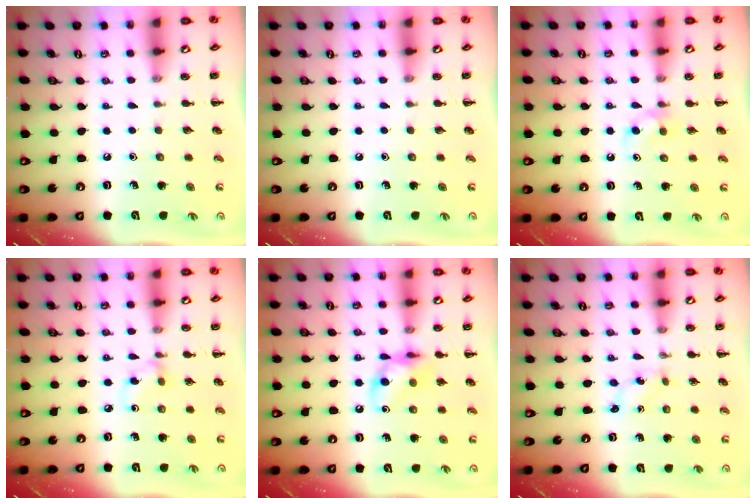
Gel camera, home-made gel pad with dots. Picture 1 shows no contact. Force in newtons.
{"total": 0.0}
{"total": 3.3, "press": 2.9, "slide": 1.4}
{"total": 3.6, "press": 3.3, "slide": 1.4}
{"total": 11.0, "press": 10.9, "slide": 1.4}
{"total": 0.0}